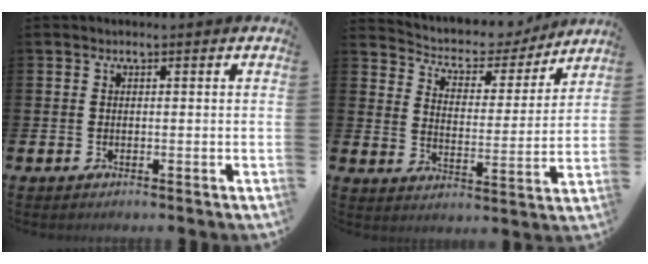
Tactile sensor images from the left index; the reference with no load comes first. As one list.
[{"total": 5.6, "force": [5.1, 2.3, 0.8], "torque": [-0.042, -0.042, 0.081]}]